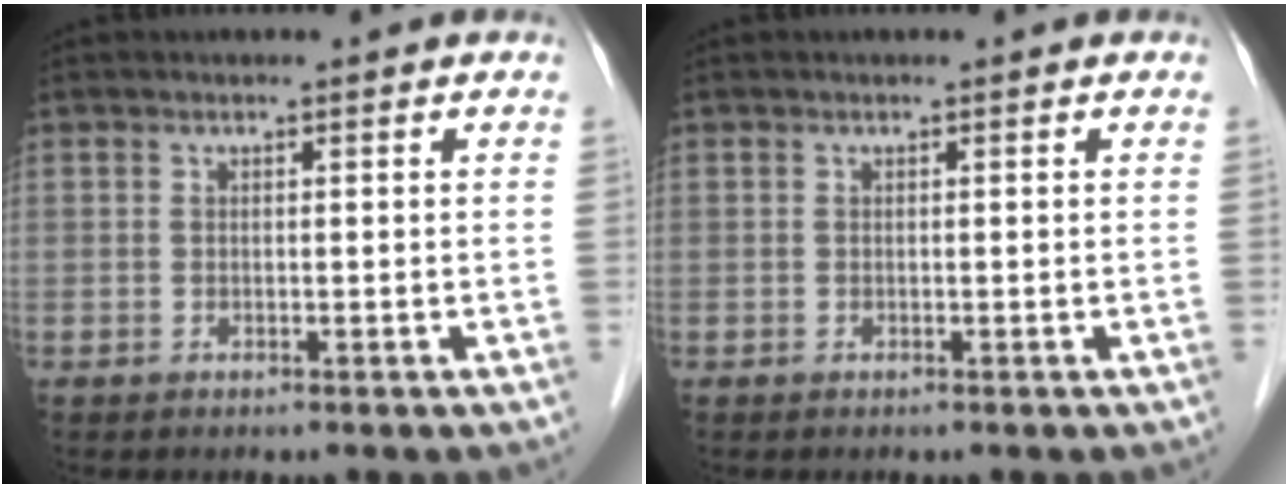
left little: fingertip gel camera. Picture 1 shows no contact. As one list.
[{"total": 0.0}]